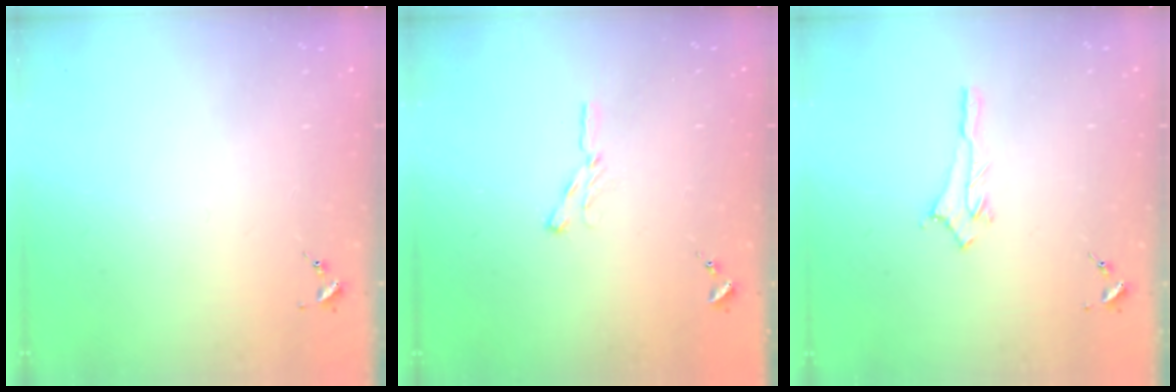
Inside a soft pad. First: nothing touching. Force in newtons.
{"total": 4.4, "press": 4.4, "slide": 0.5}
{"total": 2.9, "press": 2.9, "slide": 0.3}